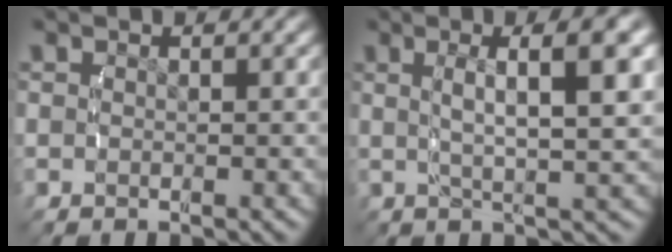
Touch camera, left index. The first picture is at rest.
{"total": 6.1, "force": [1.5, 0.7, 5.8], "torque": [-0.080, 0.009, 0.029]}